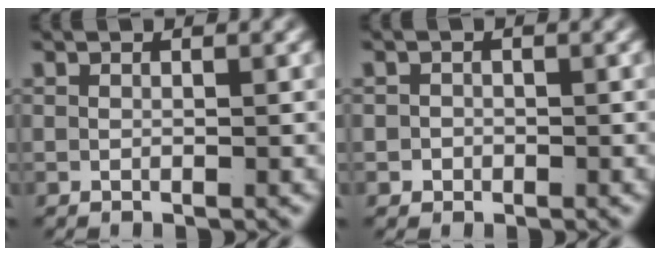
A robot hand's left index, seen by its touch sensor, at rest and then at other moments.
{"total": 1.4, "force": [-0.7, 1.2, 0.0], "torque": [-0.008, -0.015, -0.007]}